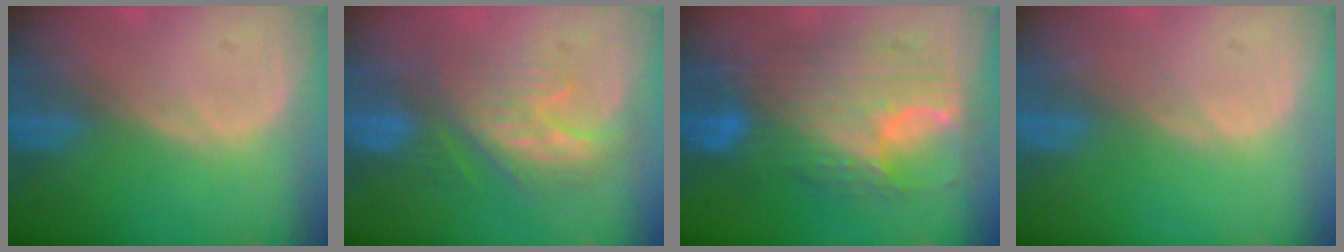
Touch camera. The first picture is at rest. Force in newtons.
{"total": 7.7, "press": 7.5, "slide": 1.5}
{"total": 11.5, "press": 11.5, "slide": 1.1}
{"total": 0.0}